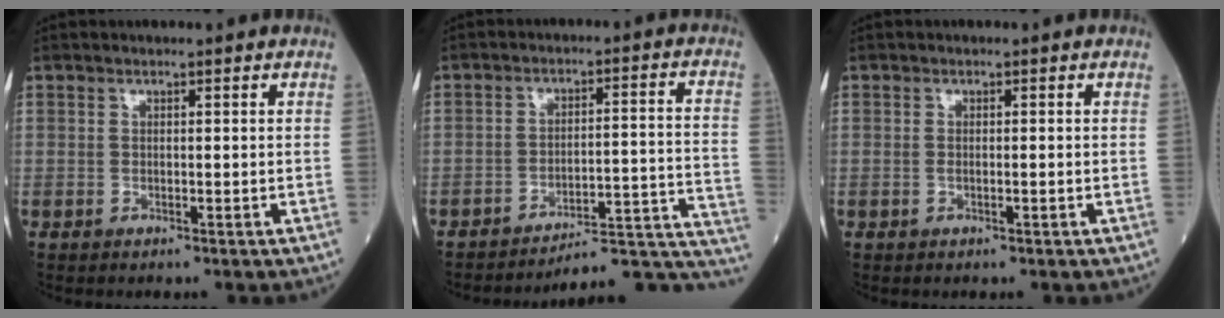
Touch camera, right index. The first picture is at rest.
{"total": 16.3, "force": [-16.1, -0.4, 2.4], "torque": [0.030, 0.046, -0.208]}
{"total": 0.9, "force": [-0.2, 0.2, 0.9], "torque": [-0.020, 0.002, -0.002]}